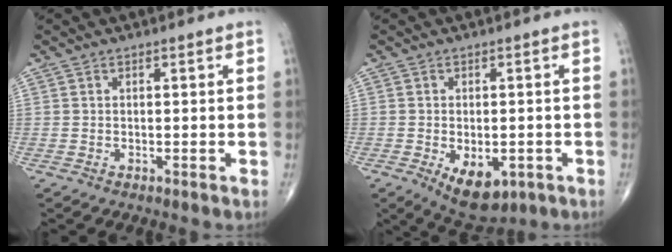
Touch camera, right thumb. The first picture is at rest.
{"total": 8.7, "force": [-3.1, 4.9, 6.5], "torque": [-0.084, -0.001, -0.033]}